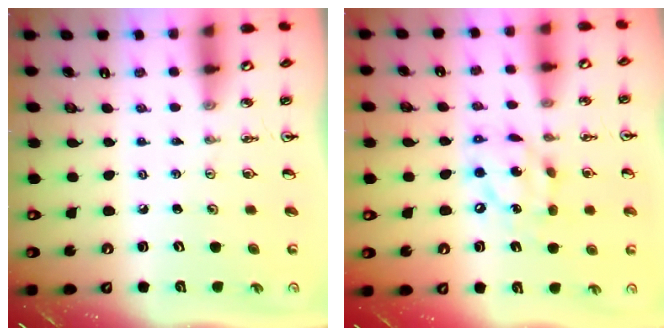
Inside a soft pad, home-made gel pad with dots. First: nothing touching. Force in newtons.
{"total": 12.3, "press": 12.3, "slide": 1.1}